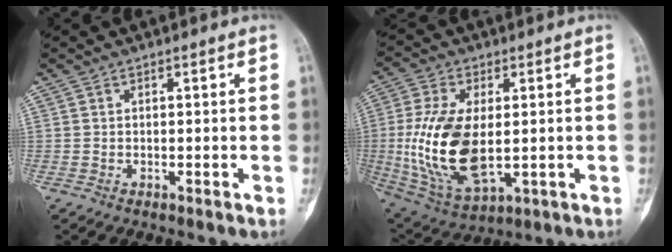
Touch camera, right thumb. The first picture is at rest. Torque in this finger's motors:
{"motor_torque": [2.33, 2.00, 1.14, -1.44, 0.44]}